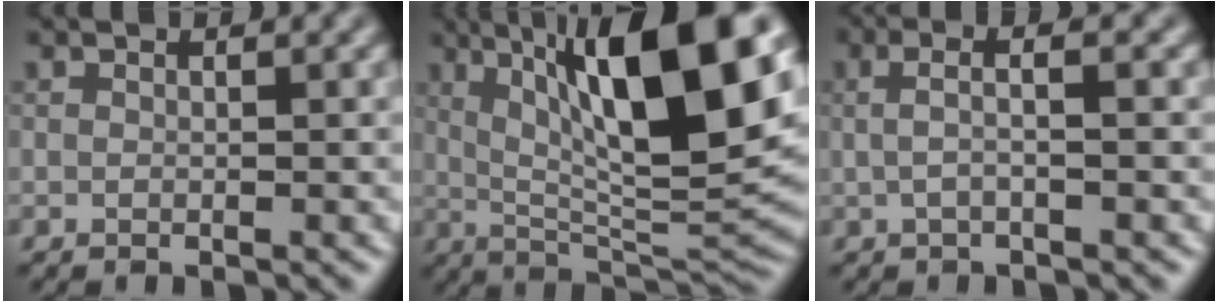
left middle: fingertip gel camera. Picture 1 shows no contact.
{"total": 14.6, "force": [4.3, 3.9, 13.4], "torque": [-0.198, 0.010, 0.076]}
{"total": 2.7, "force": [-0.1, 0.9, 2.5], "torque": [-0.040, 0.004, -0.012]}